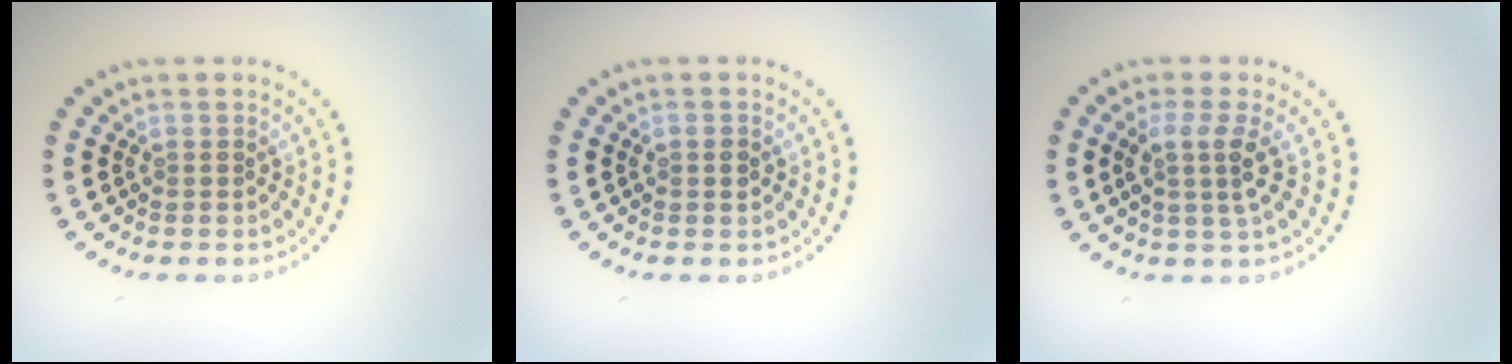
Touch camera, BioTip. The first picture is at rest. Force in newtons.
{"total": 1.2, "press": 1.2, "slide": 0.1}
{"total": 2.7, "press": 2.0, "slide": 1.9}